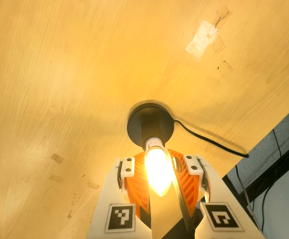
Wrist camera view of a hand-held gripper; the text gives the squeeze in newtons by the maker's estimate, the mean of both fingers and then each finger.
{"total": 15.4, "left": 14.7, "right": 16.1}